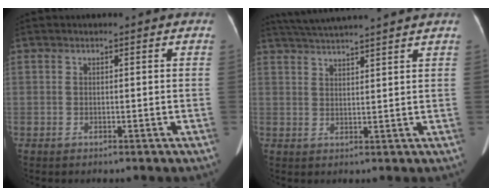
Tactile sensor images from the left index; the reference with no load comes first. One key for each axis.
{"total": 7.9, "fx": 7.2, "fy": -1.3, "fz": 3.1, "tx": -0.060, "ty": 0.021, "tz": 0.113}